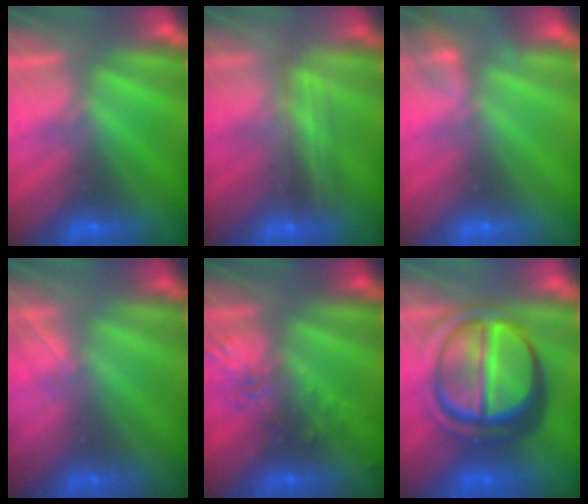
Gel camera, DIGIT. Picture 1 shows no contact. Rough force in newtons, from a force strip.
{"total": 2.4}
{"total": 2.1}
{"total": 1.6}
{"total": 2.4}
{"total": 7.1}